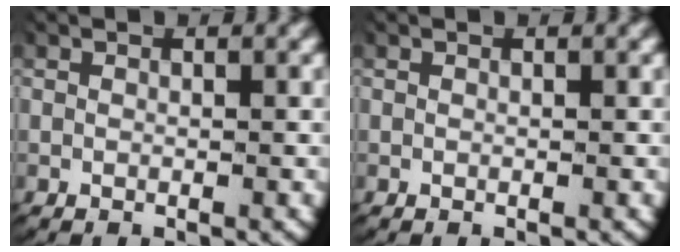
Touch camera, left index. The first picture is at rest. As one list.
[{"total": 0.0}]